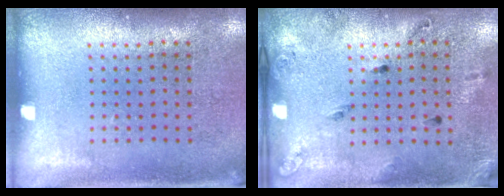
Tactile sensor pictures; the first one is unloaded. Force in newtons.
{"total": 1.8, "press": 1.0, "slide": 1.5}